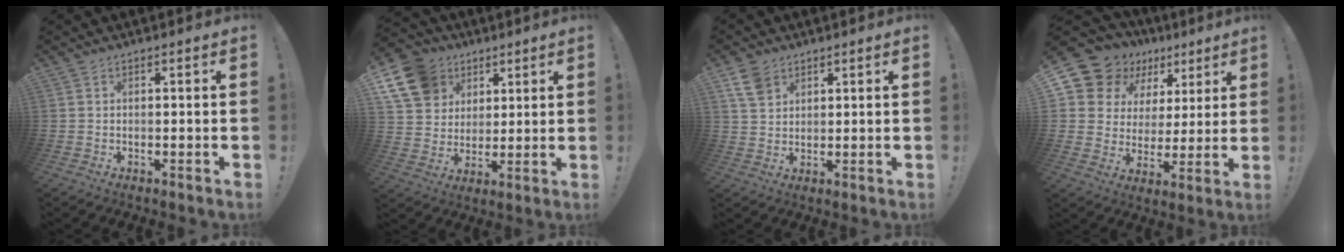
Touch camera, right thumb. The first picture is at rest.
{"total": 15.1, "force": [6.9, 12.0, 6.1], "torque": [-0.090, -0.031, 0.142]}
{"total": 6.7, "force": [4.1, 4.3, 3.0], "torque": [-0.046, -0.013, 0.080]}
{"total": 14.9, "force": [9.6, 10.2, 4.9], "torque": [-0.090, -0.062, 0.193]}